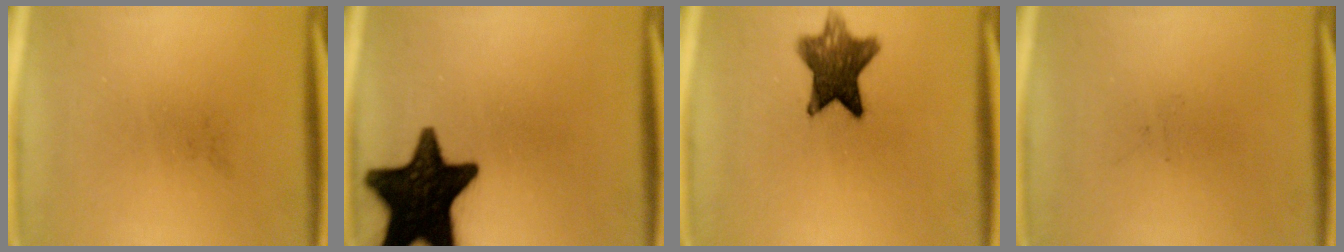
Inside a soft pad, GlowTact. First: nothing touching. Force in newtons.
{"total": 18.2}
{"total": 9.5}
{"total": 0.0}